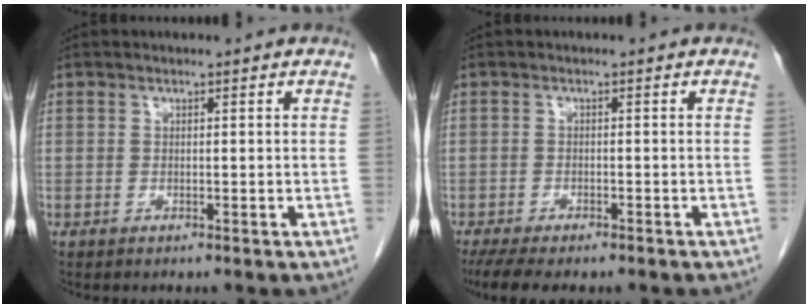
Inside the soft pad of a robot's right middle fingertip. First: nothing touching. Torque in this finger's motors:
{"motor_torque": [0.46, -0.28, 0.09, 0.04]}